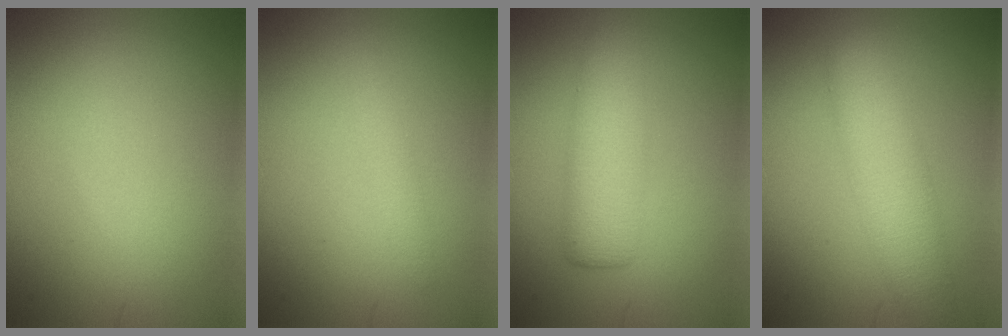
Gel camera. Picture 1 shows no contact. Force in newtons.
{"total": 1.3, "press": 1.3, "slide": 0.0}
{"total": 4.4, "press": 4.4, "slide": 0.2}
{"total": 5.2, "press": 5.2, "slide": 0.2}